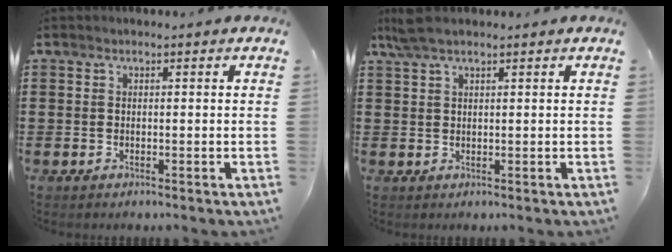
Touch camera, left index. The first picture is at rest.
{"total": 3.0, "force": [2.1, 0.5, 2.1], "torque": [-0.046, 0.002, 0.039]}